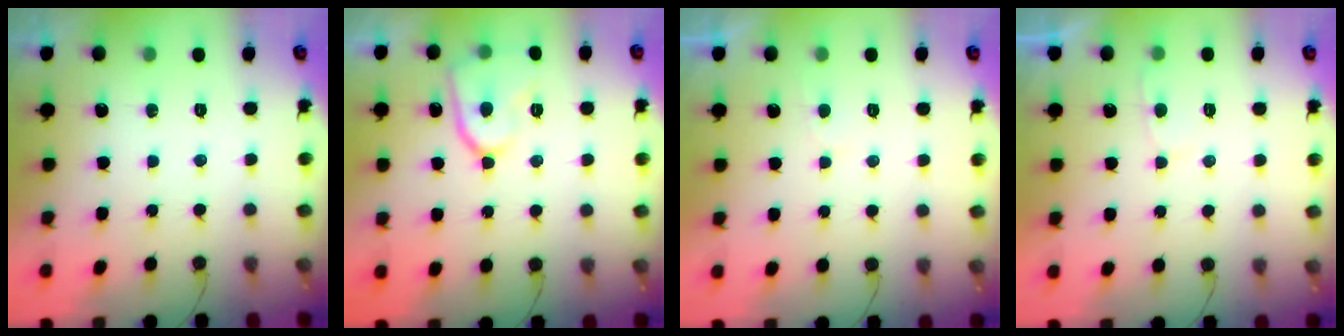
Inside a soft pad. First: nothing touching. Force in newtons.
{"total": 11.4, "press": 11.3, "slide": 1.5}
{"total": 2.0, "press": 1.9, "slide": 0.3}
{"total": 2.4, "press": 2.4, "slide": 0.4}